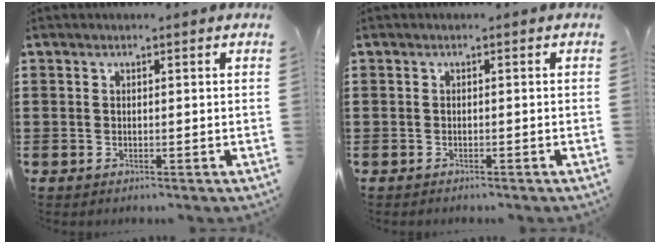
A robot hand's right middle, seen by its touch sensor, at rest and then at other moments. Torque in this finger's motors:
{"motor_torque": [-0.30, 0.34, -0.02, -0.01]}